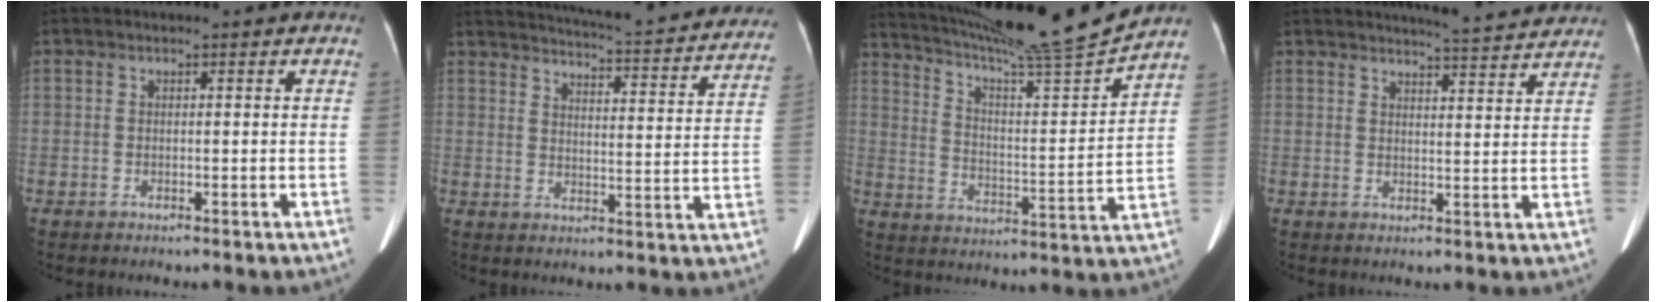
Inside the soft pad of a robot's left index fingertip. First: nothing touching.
{"total": 27.2, "force": [25.1, 3.2, 10.0], "torque": [-0.153, -0.057, 0.300]}
{"total": 18.4, "force": [16.8, -2.5, 7.1], "torque": [-0.123, -0.042, 0.257]}
{"total": 9.6, "force": [9.2, 0.1, 2.5], "torque": [-0.040, -0.001, 0.107]}